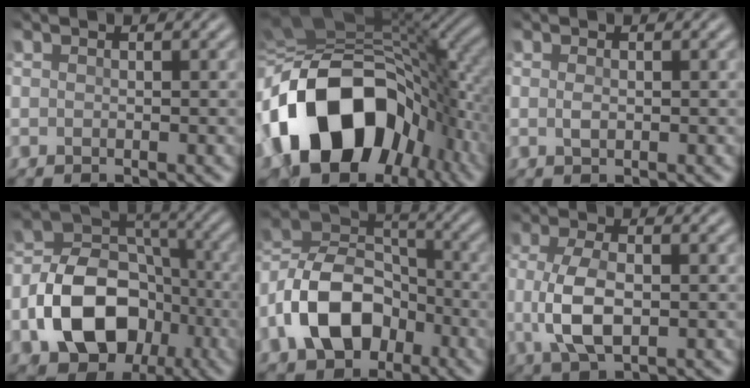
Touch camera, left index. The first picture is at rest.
{"total": 16.4, "force": [-4.4, 11.7, 10.7], "torque": [-0.178, -0.007, -0.077]}
{"total": 0.9, "force": [0.1, 0.3, 0.8], "torque": [-0.022, 0.003, 0.003]}
{"total": 11.4, "force": [-3.9, 8.1, 6.9], "torque": [-0.131, 0.009, -0.071]}
{"total": 10.0, "force": [-4.1, 6.7, 6.2], "torque": [-0.127, 0.009, -0.087]}
{"total": 5.0, "force": [-0.3, 2.3, 4.4], "torque": [-0.110, -0.005, -0.001]}